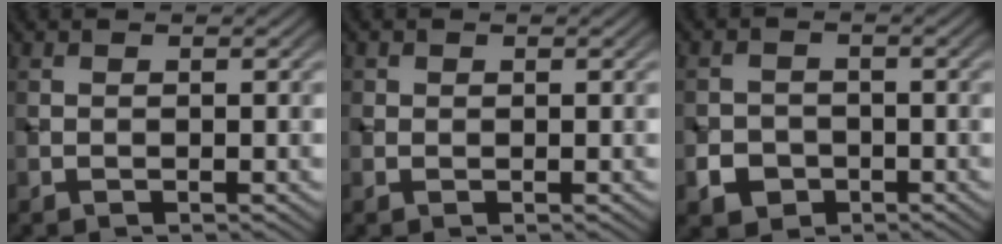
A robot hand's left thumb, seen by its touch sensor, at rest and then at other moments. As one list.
[{"total": 0.7, "force": [0.2, 0.7, 0.1], "torque": [0.000, -0.002, -0.001]}, {"total": 3.0, "force": [-1.5, 2.4, 1.0], "torque": [-0.017, -0.004, -0.029]}]